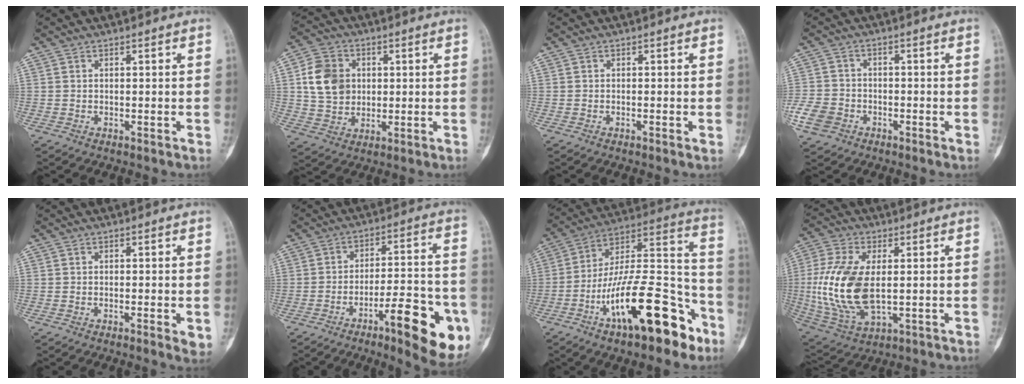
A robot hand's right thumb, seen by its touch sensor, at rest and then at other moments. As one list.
[{"total": 10.5, "force": [1.8, 8.5, 5.8], "torque": [-0.084, 0.000, 0.035]}, {"total": 0.6, "force": [-0.2, 0.1, 0.5], "torque": [-0.011, -0.001, -0.003]}, {"total": 6.2, "force": [-2.8, 4.9, 2.6], "torque": [-0.053, 0.014, -0.054]}, {"total": 2.6, "force": [-0.7, 0.6, 2.5], "torque": [-0.039, -0.007, -0.012]}, {"total": 17.7, "force": [-7.7, 4.8, 15.3], "torque": [-0.190, 0.035, -0.105]}, {"total": 25.1, "force": [-12.7, 9.0, 19.7], "torque": [-0.308, 0.084, -0.211]}, {"total": 17.4, "force": [0.1, 9.1, 14.9], "torque": [-0.331, -0.010, 0.012]}]